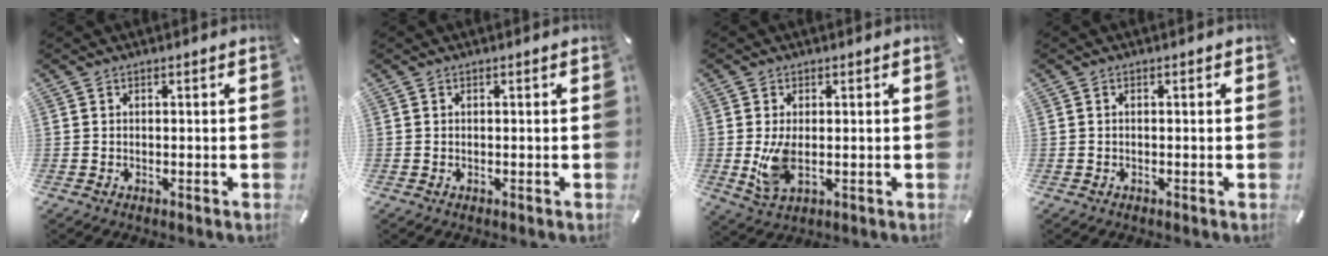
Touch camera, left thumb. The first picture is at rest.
{"total": 0.0}
{"total": 6.7, "force": [0.0, 3.5, 5.7], "torque": [-0.117, -0.010, -0.006]}
{"total": 0.7, "force": [-0.1, 0.3, 0.6], "torque": [-0.011, 0.001, -0.003]}